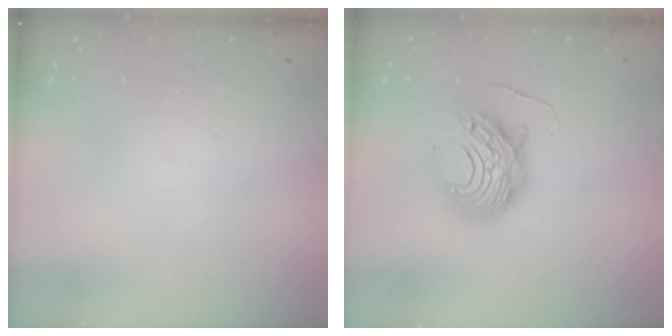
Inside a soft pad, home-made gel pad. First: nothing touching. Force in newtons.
{"total": 12.8, "press": 12.7, "slide": 1.1}